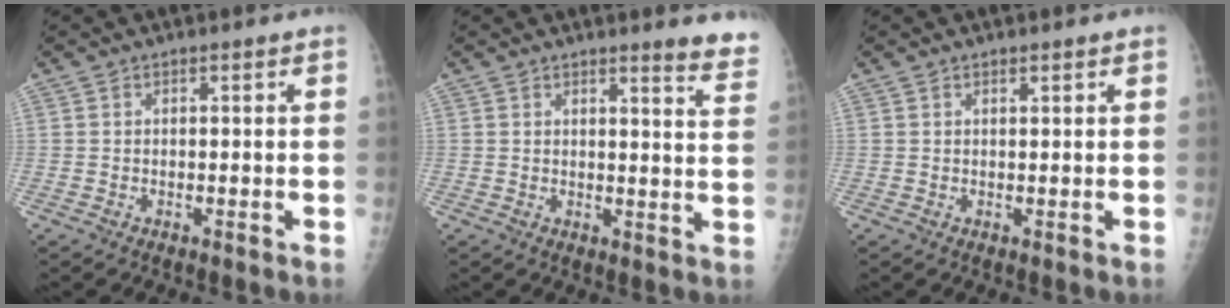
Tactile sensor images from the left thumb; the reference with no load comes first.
{"total": 6.3, "force": [5.5, 0.4, 3.0], "torque": [-0.020, -0.040, 0.045]}
{"total": 0.6, "force": [0.5, 0.1, 0.2], "torque": [-0.006, -0.003, 0.009]}